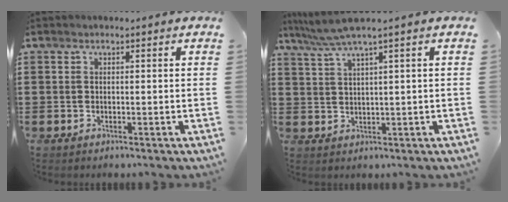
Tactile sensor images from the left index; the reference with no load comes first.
{"total": 4.1, "force": [2.5, -0.5, 3.2], "torque": [-0.078, -0.008, 0.039]}